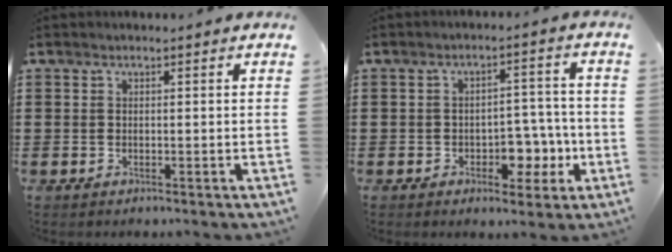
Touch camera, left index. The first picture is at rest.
{"total": 5.8, "force": [-2.0, 3.8, 3.8], "torque": [-0.045, 0.003, -0.042]}